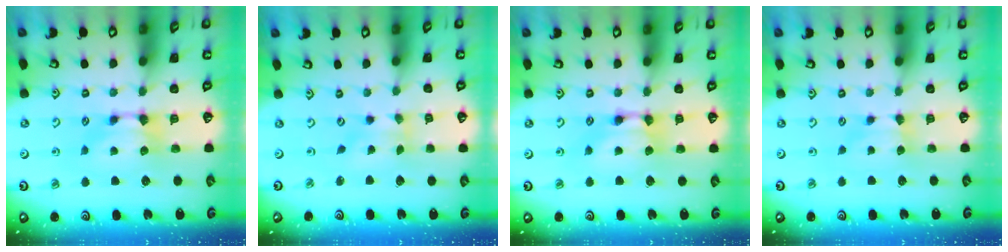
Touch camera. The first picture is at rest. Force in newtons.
{"total": 1.7, "press": 1.3, "slide": 1.1}
{"total": 2.0, "press": 2.0, "slide": 0.1}
{"total": 1.5, "press": 1.5, "slide": 0.2}